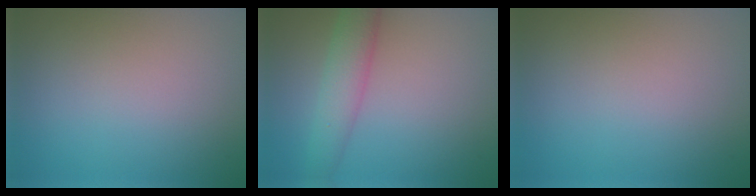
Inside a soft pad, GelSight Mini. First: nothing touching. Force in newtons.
{"total": 3.7, "press": 3.7, "slide": 0.1}
{"total": 0.0}